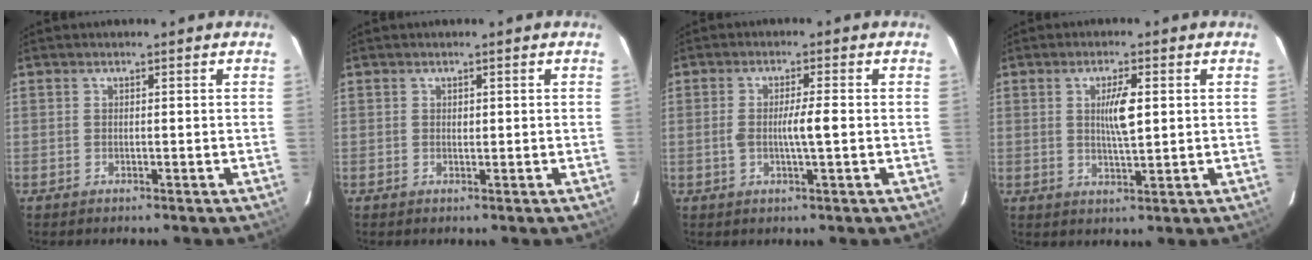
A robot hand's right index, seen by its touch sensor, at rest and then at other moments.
{"total": 0.5, "force": [0.1, 0.4, 0.4], "torque": [-0.007, 0.000, 0.003]}
{"total": 3.9, "force": [-0.4, 0.0, 3.9], "torque": [-0.071, -0.002, -0.006]}
{"total": 4.9, "force": [0.9, 0.7, 4.7], "torque": [-0.085, 0.000, 0.017]}